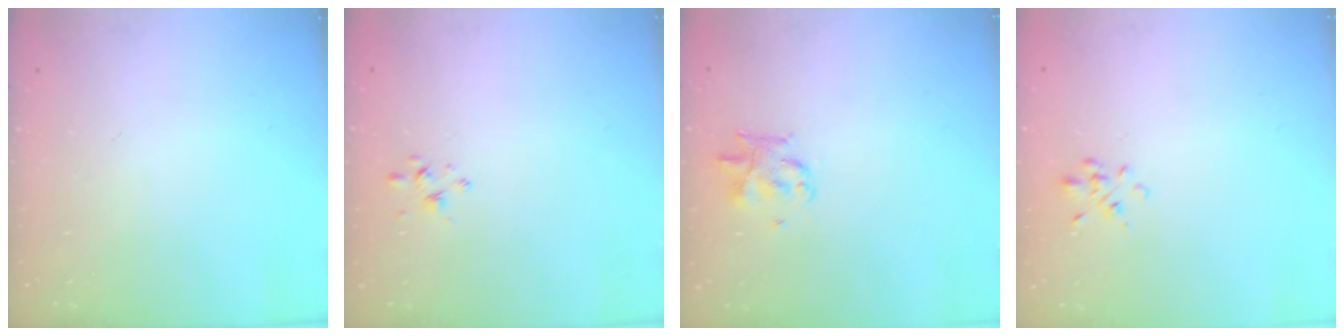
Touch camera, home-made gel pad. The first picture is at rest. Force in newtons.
{"total": 2.1, "press": 2.0, "slide": 0.7}
{"total": 3.0, "press": 2.9, "slide": 0.4}
{"total": 1.6, "press": 1.5, "slide": 0.6}